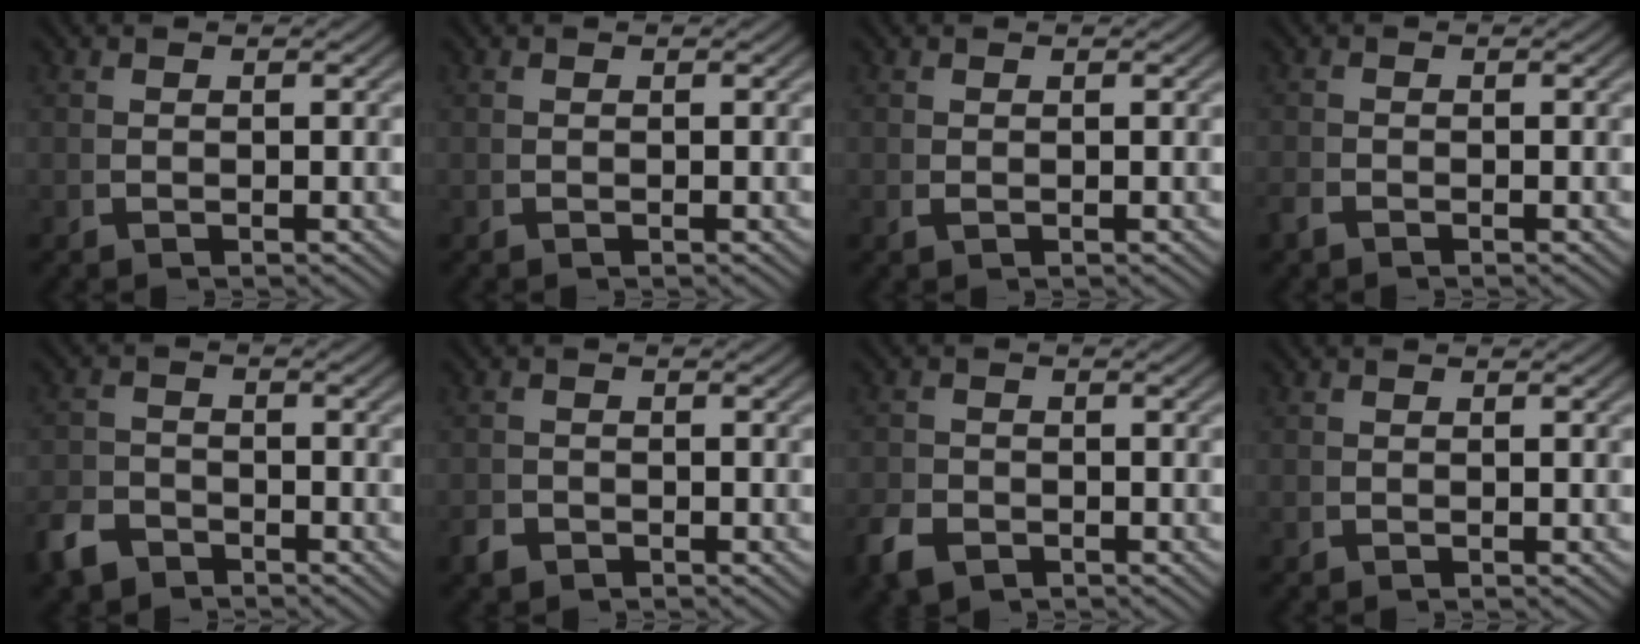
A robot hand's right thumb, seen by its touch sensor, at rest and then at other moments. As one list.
[{"total": 0.0}, {"total": 0.0}, {"total": 0.7, "force": [-0.7, 0.0, 0.0], "torque": [0.003, -0.003, -0.014]}, {"total": 3.3, "force": [-2.9, 1.4, 0.5], "torque": [-0.001, -0.011, -0.049]}, {"total": 1.4, "force": [-1.2, 0.6, 0.0], "torque": [0.002, -0.007, -0.020]}, {"total": 2.4, "force": [-1.8, 1.4, 0.8], "torque": [-0.014, -0.010, -0.027]}, {"total": 0.0}]